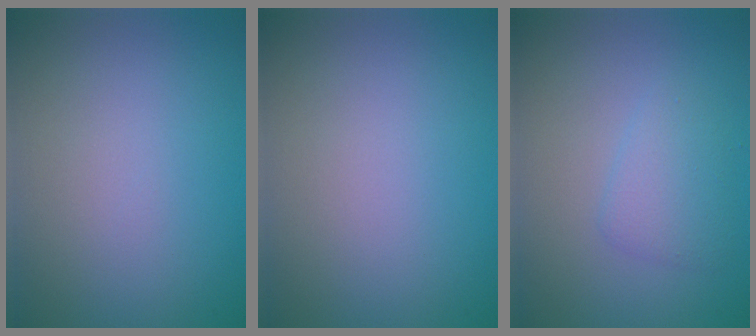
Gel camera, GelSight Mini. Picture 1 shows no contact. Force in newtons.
{"total": 0.0}
{"total": 2.1, "press": 2.1, "slide": 0.0}